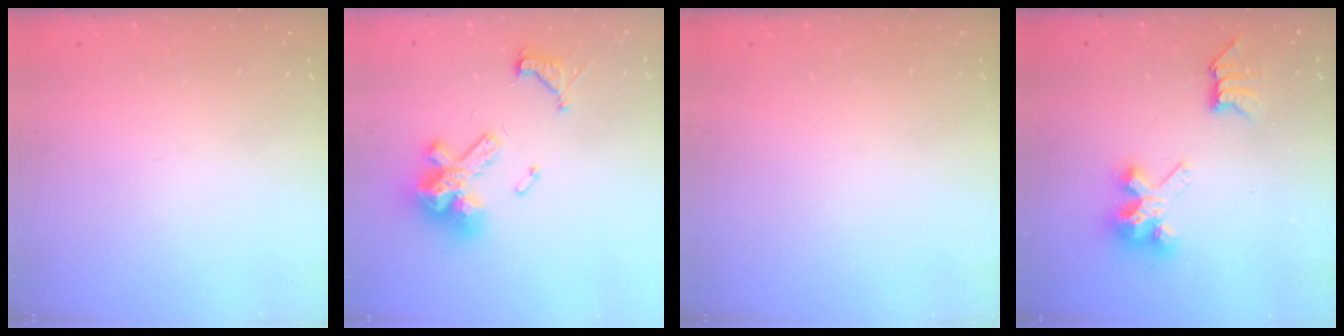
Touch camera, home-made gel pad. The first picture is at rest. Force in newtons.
{"total": 13.8, "press": 13.8, "slide": 1.3}
{"total": 0.0}
{"total": 7.1, "press": 7.1, "slide": 0.1}